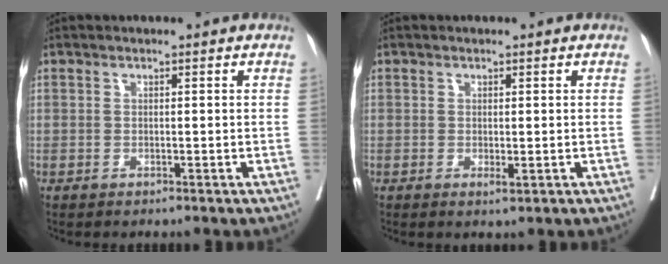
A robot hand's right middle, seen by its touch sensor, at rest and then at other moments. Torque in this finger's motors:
{"motor_torque": [0.15, -0.42, 0.05, 0.00]}